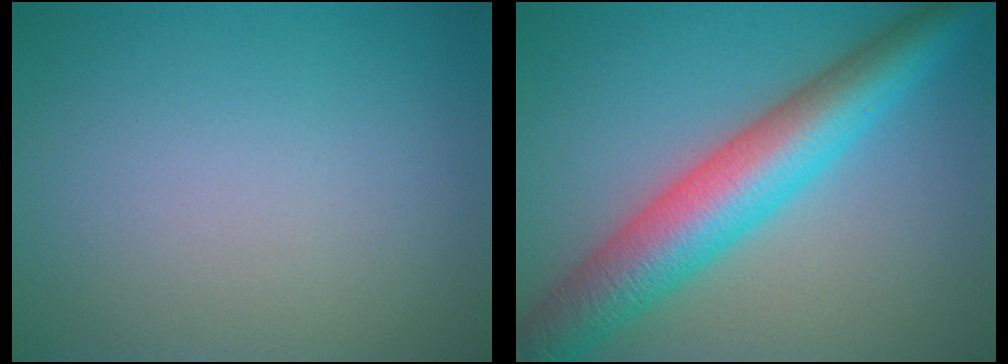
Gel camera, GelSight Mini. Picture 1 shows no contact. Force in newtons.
{"total": 8.8, "press": 8.8, "slide": 0.1}